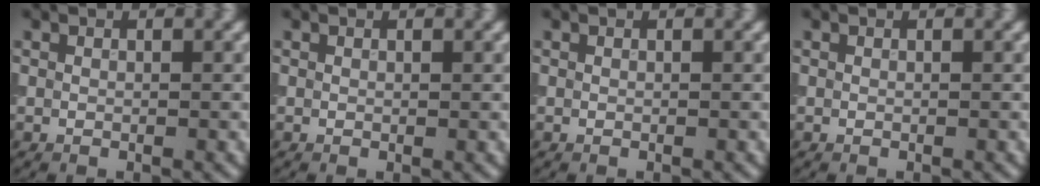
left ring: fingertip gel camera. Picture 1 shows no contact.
{"total": 0.0}
{"total": 0.0}
{"total": 0.0}